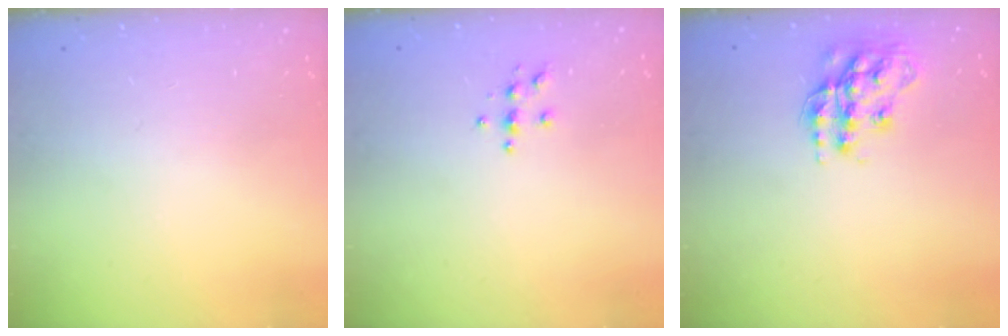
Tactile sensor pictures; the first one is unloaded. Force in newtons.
{"total": 3.7, "press": 3.7, "slide": 0.4}
{"total": 14.6, "press": 14.5, "slide": 0.7}